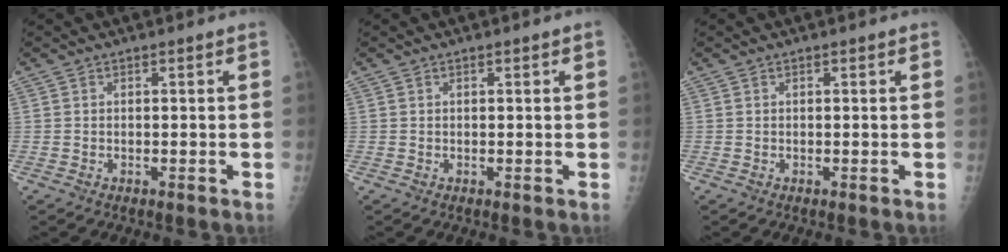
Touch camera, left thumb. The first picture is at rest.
{"total": 0.9, "force": [0.4, 0.1, 0.8], "torque": [-0.016, 0.001, 0.005]}
{"total": 0.0}